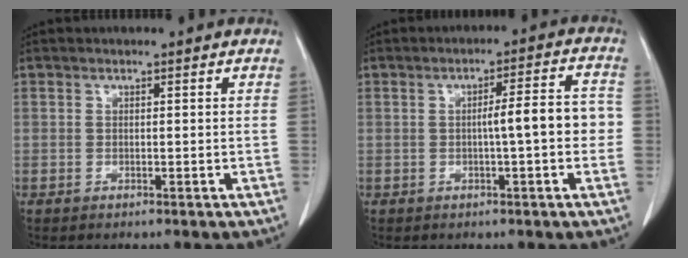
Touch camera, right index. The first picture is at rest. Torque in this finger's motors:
{"motor_torque": [0.55, -0.19, 0.35, 0.08]}